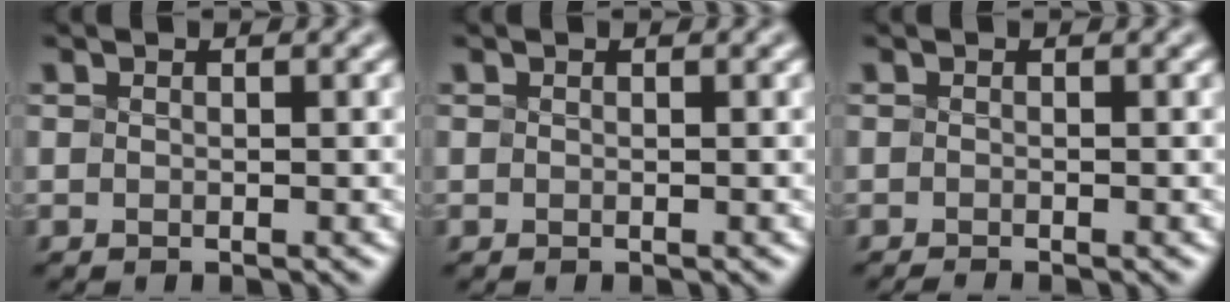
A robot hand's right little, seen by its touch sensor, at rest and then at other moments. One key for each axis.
{"total": 0.0}
{"total": 0.8, "fx": -0.8, "fy": 0.0, "fz": 0.3, "tx": 0.000, "ty": -0.011, "tz": -0.014}